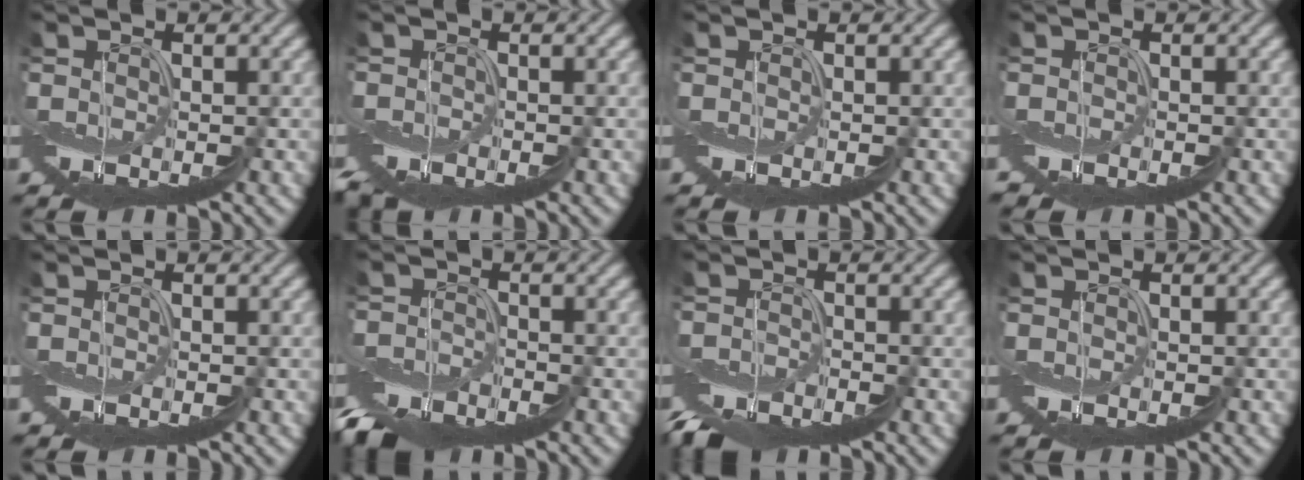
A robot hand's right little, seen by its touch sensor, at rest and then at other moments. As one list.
[{"total": 4.5, "force": [-4.0, 1.3, 1.8], "torque": [-0.031, -0.005, -0.052]}, {"total": 0.0}, {"total": 2.5, "force": [-1.9, 1.3, 1.0], "torque": [-0.007, -0.004, -0.026]}, {"total": 1.1, "force": [-0.5, 0.7, 0.7], "torque": [-0.005, -0.008, -0.007]}, {"total": 6.9, "force": [-6.9, -0.4, -0.5], "torque": [-0.001, -0.001, -0.126]}, {"total": 5.6, "force": [-5.5, -0.8, -0.9], "torque": [0.008, 0.004, -0.105]}, {"total": 0.0}]